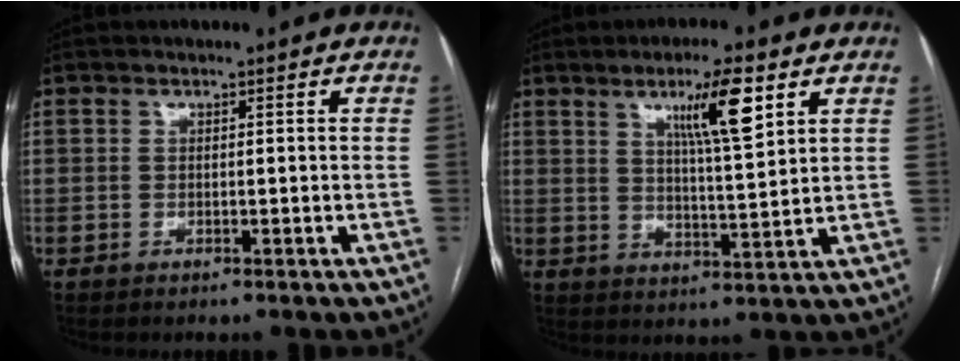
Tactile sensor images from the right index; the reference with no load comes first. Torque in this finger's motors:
{"motor_torque": [1.16, 0.75, 0.57, 0.12]}